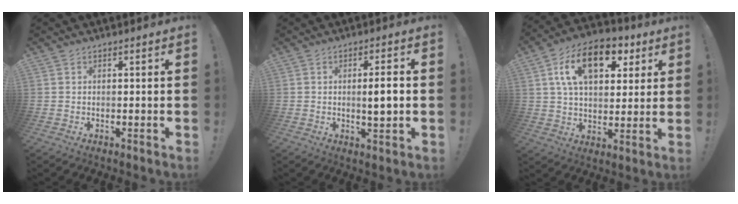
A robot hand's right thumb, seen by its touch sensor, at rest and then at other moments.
{"total": 5.5, "force": [0.1, 0.8, 5.4], "torque": [-0.072, -0.008, -0.006]}
{"total": 17.1, "force": [7.3, 10.1, 11.7], "torque": [-0.183, -0.019, 0.129]}